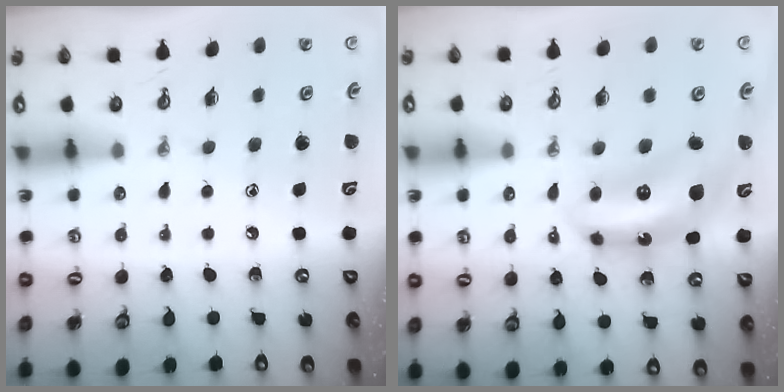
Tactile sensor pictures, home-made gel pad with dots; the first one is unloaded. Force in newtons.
{"total": 7.9, "press": 7.9, "slide": 0.8}